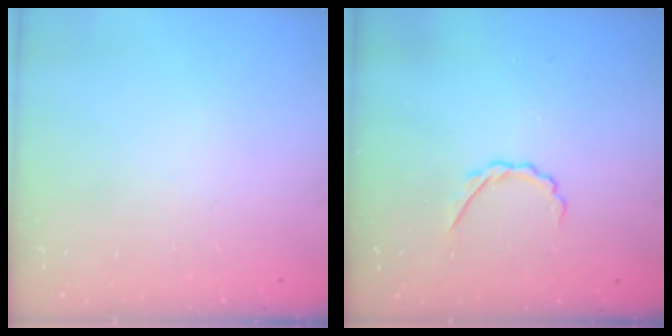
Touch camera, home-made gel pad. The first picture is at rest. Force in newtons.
{"total": 2.6, "press": 2.5, "slide": 0.8}